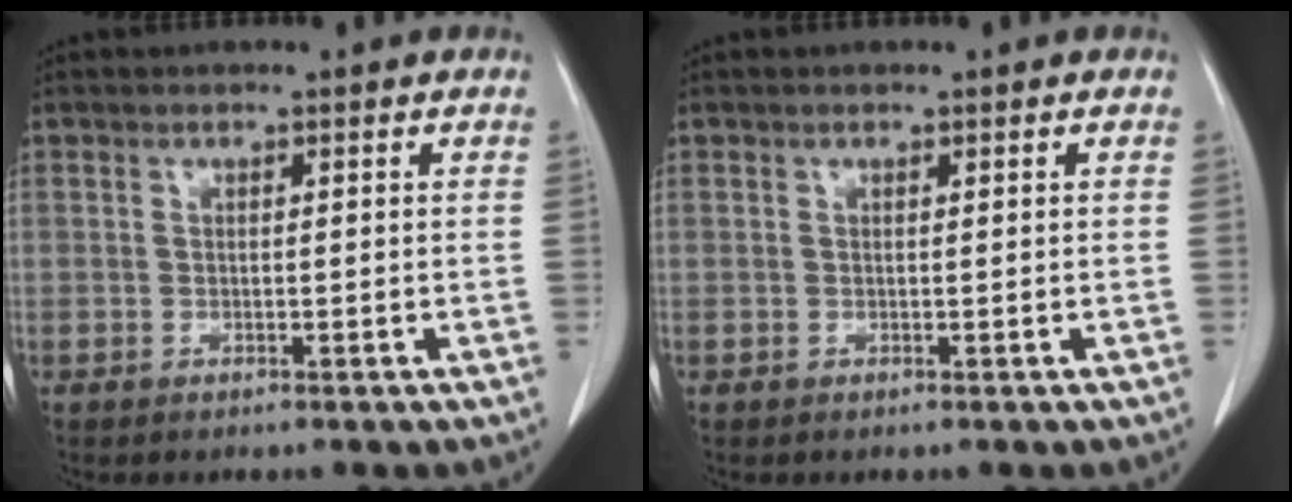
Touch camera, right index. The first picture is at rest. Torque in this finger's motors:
{"motor_torque": [-0.03, -0.06, -0.02, 0.01]}